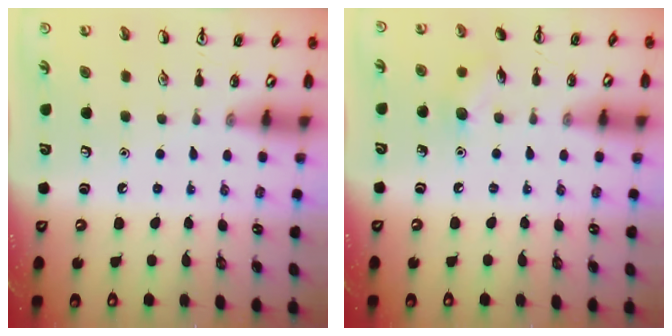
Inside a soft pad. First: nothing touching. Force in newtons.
{"total": 6.0, "press": 5.8, "slide": 1.5}